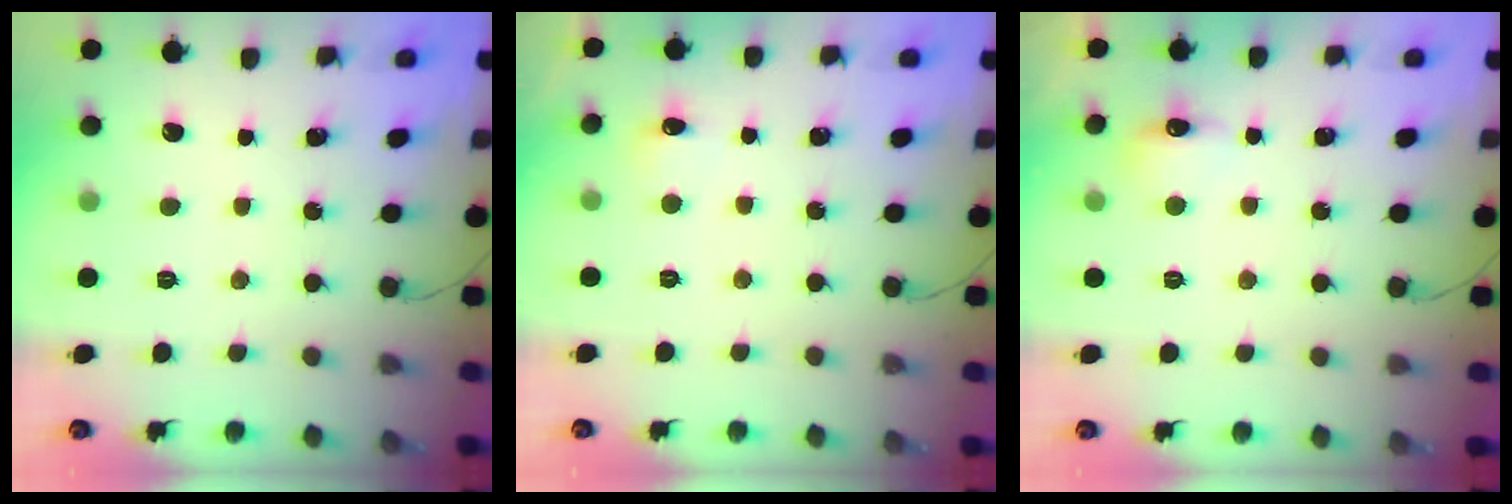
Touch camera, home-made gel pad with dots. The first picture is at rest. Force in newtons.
{"total": 4.6, "press": 4.4, "slide": 1.3}
{"total": 5.2, "press": 5.0, "slide": 1.3}